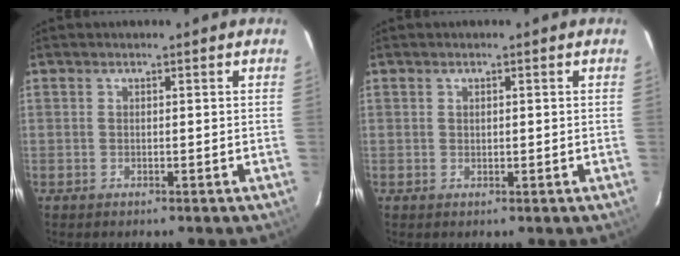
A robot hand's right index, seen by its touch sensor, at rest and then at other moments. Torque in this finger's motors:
{"motor_torque": [-0.40, 0.23, -0.03, 0.00]}